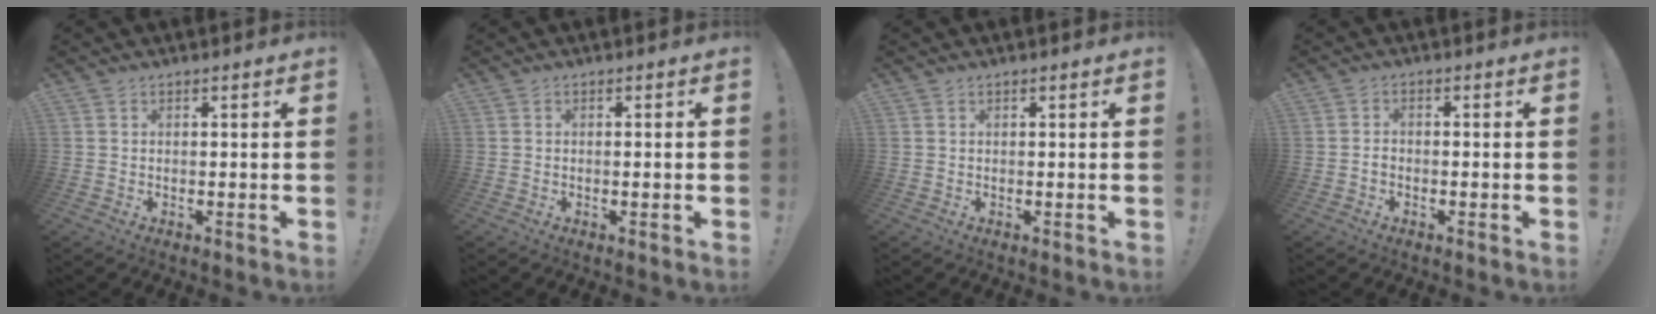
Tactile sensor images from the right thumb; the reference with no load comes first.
{"total": 1.2, "force": [-0.3, 0.2, 1.2], "torque": [-0.028, 0.005, -0.004]}
{"total": 0.0}
{"total": 1.6, "force": [-1.1, 0.9, 0.8], "torque": [-0.021, 0.009, -0.019]}